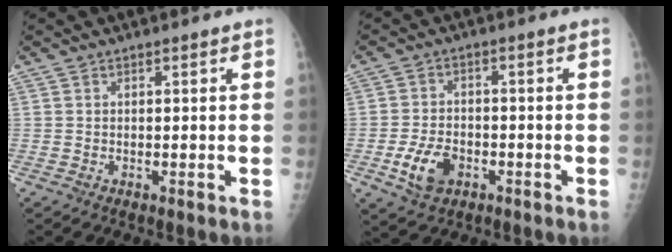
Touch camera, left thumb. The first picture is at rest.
{"total": 7.2, "force": [-2.9, 4.7, 4.6], "torque": [-0.080, 0.012, -0.050]}